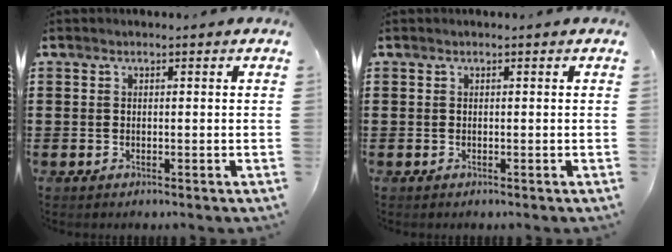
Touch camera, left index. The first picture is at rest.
{"total": 0.0}